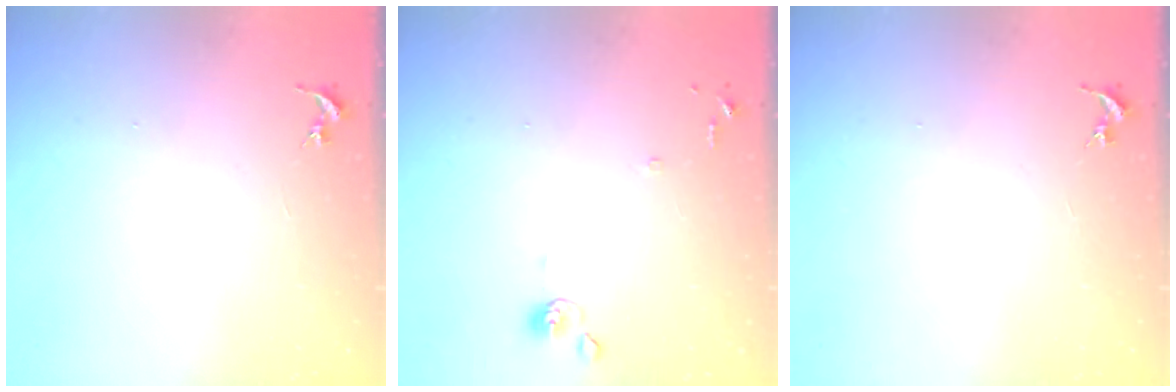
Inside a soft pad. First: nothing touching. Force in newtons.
{"total": 6.6, "press": 6.6, "slide": 0.6}
{"total": 0.0}